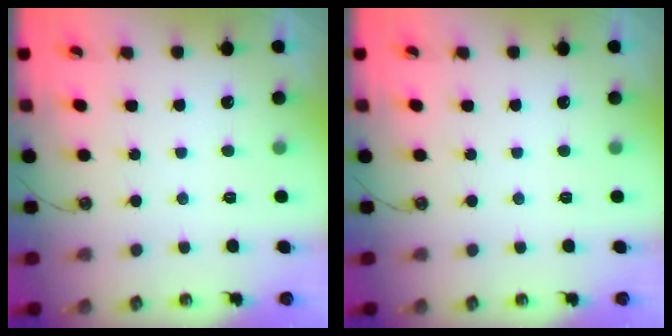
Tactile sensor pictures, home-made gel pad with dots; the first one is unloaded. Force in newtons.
{"total": 0.0}